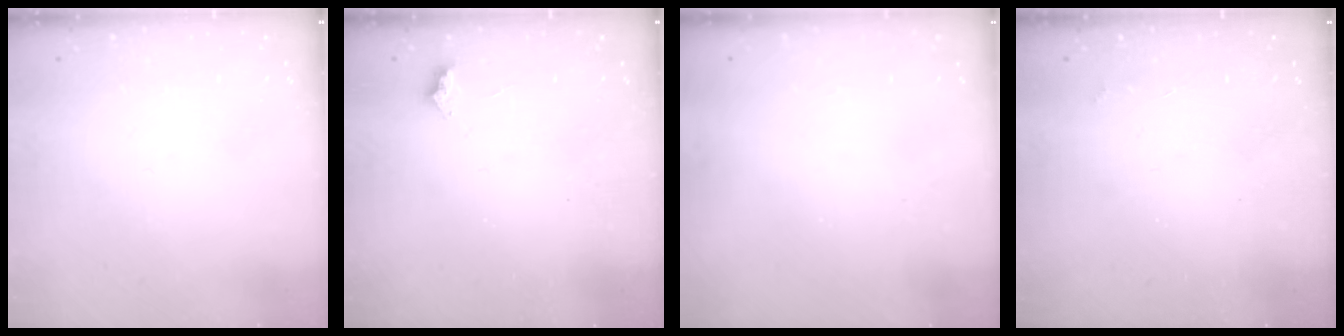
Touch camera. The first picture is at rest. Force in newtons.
{"total": 2.4, "press": 2.4, "slide": 0.4}
{"total": 1.2, "press": 1.2, "slide": 0.1}
{"total": 2.7, "press": 2.7, "slide": 0.5}